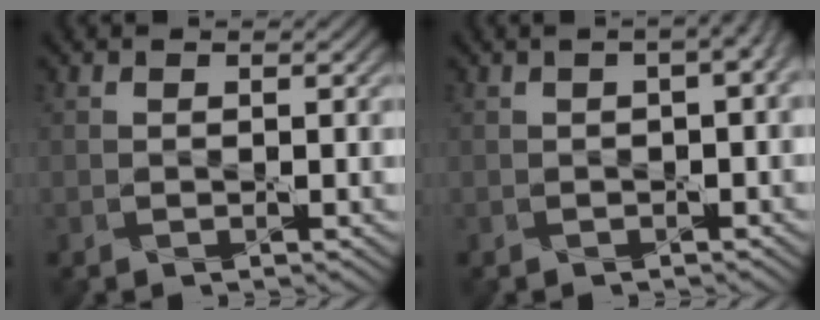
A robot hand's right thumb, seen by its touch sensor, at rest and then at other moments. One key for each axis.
{"total": 5.2, "fx": 0.9, "fy": 2.1, "fz": 4.6, "tx": -0.057, "ty": 0.016, "tz": 0.002}